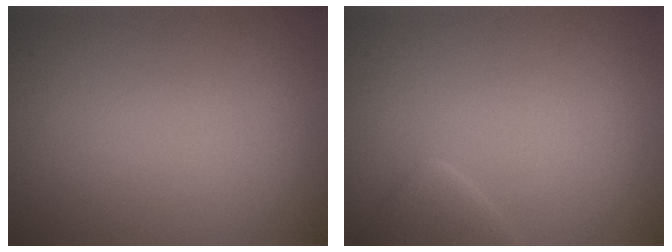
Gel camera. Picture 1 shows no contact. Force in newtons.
{"total": 1.7, "press": 1.7, "slide": 0.1}